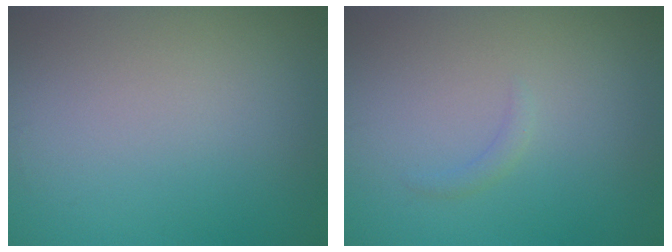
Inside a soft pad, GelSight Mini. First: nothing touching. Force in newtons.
{"total": 0.8, "press": 0.8, "slide": 0.1}